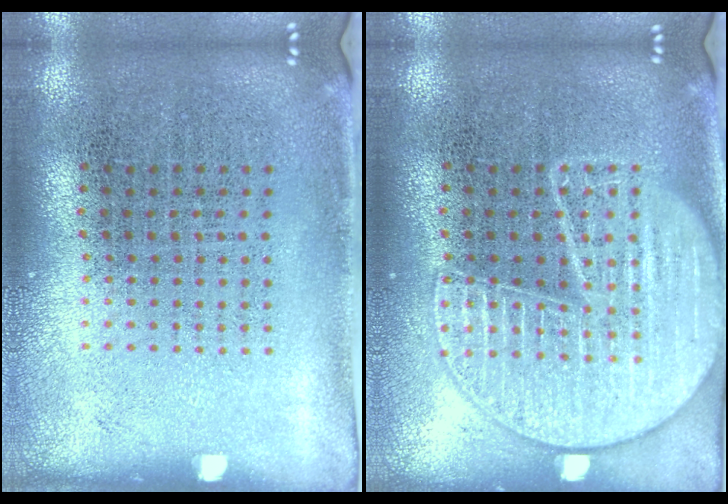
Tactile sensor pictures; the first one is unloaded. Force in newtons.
{"total": 3.6, "press": 3.6, "slide": 0.3}